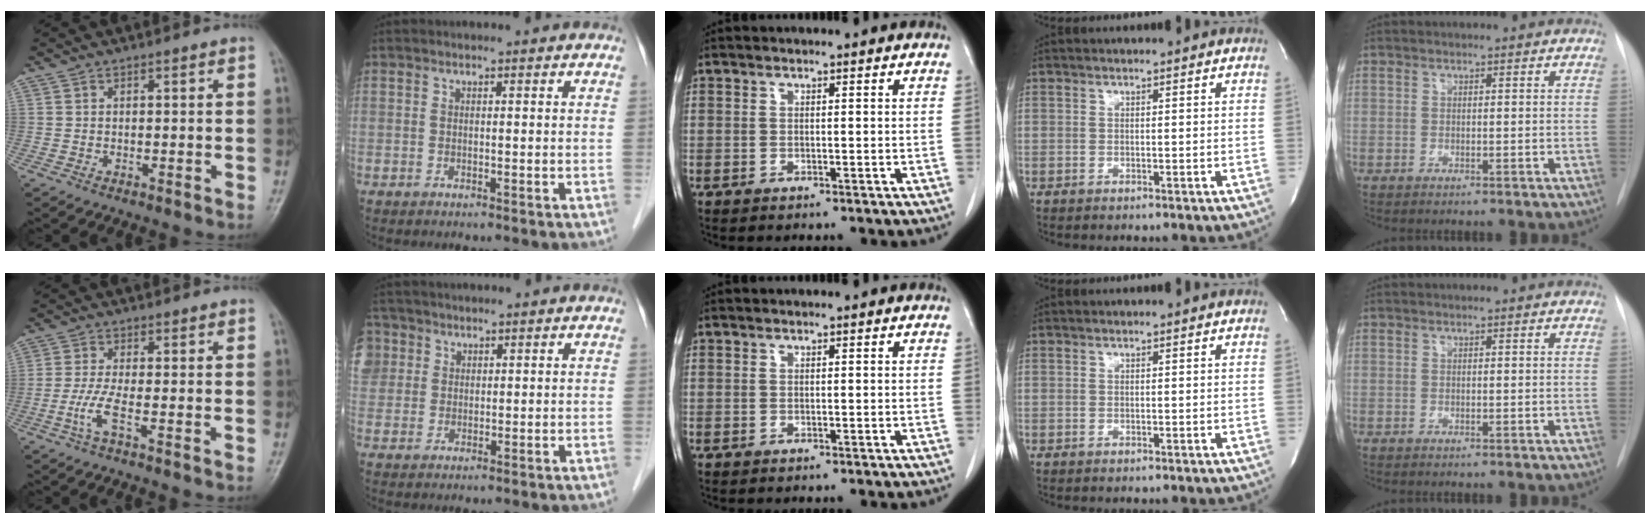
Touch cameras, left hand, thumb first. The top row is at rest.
{"thumb": {"total": 4.3, "force": [-1.7, 0.3, 3.9], "torque": [-0.104, 0.001, -0.038]}, "index": {"total": 8.3, "force": [3.4, 7.2, 2.3], "torque": [-0.086, 0.025, 0.076]}}